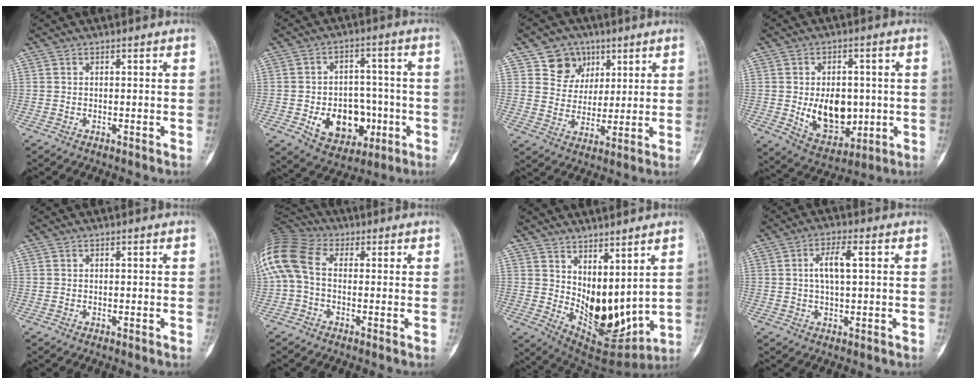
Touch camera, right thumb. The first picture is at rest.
{"total": 13.3, "force": [-3.6, 9.6, 8.4], "torque": [-0.083, 0.026, -0.040]}
{"total": 8.5, "force": [4.4, 7.0, 1.9], "torque": [0.009, -0.021, 0.077]}
{"total": 12.3, "force": [-0.8, 8.1, 9.1], "torque": [-0.100, -0.011, 0.006]}
{"total": 0.0}
{"total": 13.9, "force": [0.9, 8.8, 10.6], "torque": [-0.253, 0.030, 0.003]}
{"total": 14.5, "force": [5.2, 7.2, 11.5], "torque": [-0.148, -0.053, 0.119]}
{"total": 5.5, "force": [1.0, 1.8, 5.0], "torque": [-0.098, 0.008, 0.016]}